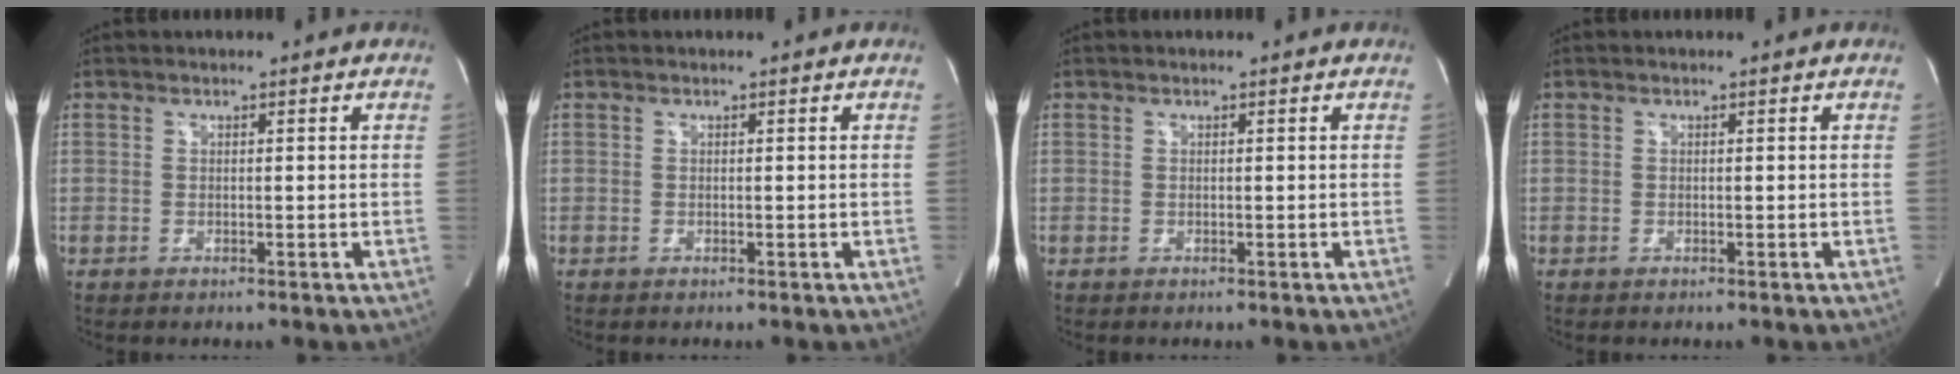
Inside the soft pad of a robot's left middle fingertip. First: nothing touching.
{"total": 0.0}
{"total": 0.0}
{"total": 0.0}